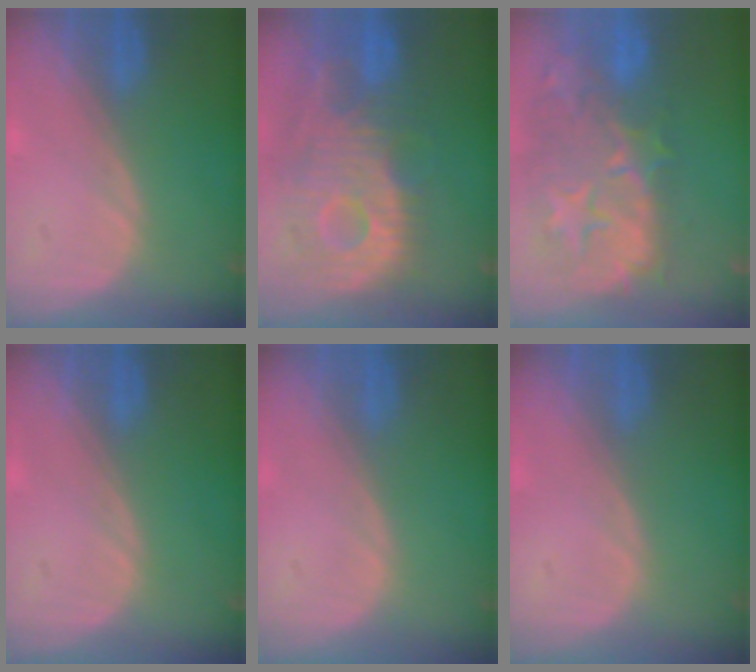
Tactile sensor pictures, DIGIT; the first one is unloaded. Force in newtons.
{"total": 12.3, "press": 10.9, "slide": 5.8}
{"total": 12.9, "press": 11.5, "slide": 5.8}
{"total": 0.0}
{"total": 0.0}
{"total": 0.0}